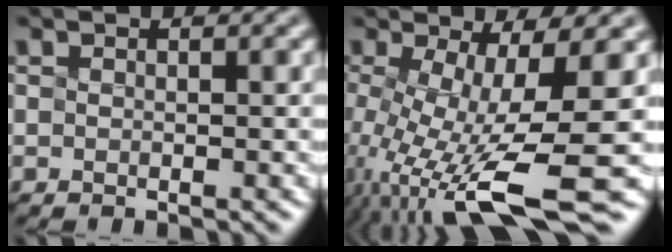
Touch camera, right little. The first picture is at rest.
{"total": 13.0, "force": [-4.7, 2.9, 11.9], "torque": [-0.223, -0.016, -0.053]}